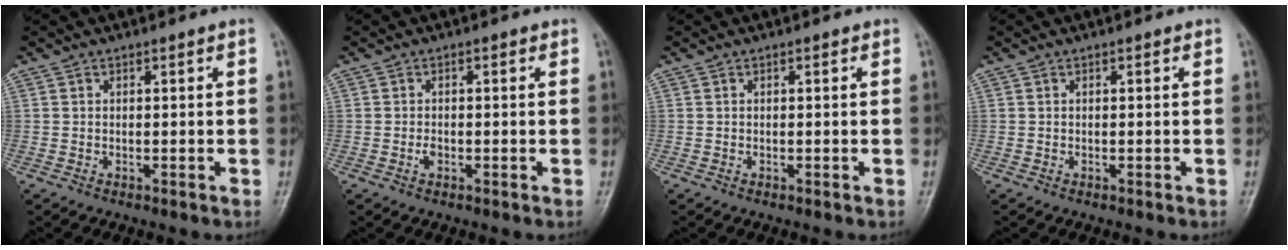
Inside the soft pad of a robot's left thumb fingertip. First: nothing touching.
{"total": 1.3, "force": [-0.4, 0.9, 0.9], "torque": [-0.009, 0.002, -0.009]}
{"total": 0.0}
{"total": 0.0}